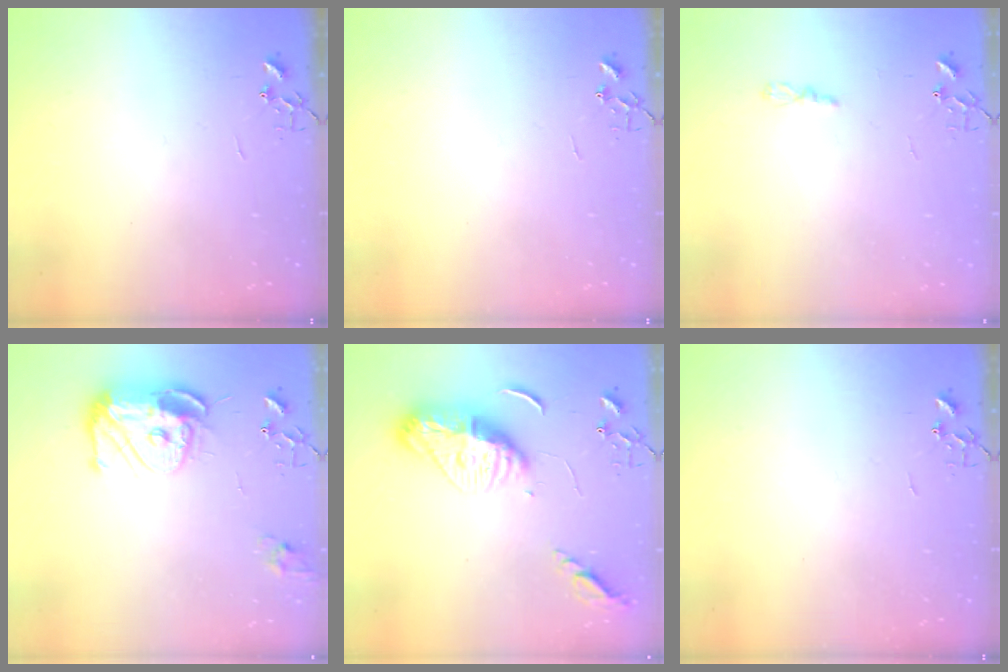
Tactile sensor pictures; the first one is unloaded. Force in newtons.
{"total": 0.0}
{"total": 3.2, "press": 3.1, "slide": 0.4}
{"total": 13.5, "press": 13.4, "slide": 1.2}
{"total": 13.7, "press": 13.7, "slide": 1.4}
{"total": 0.0}